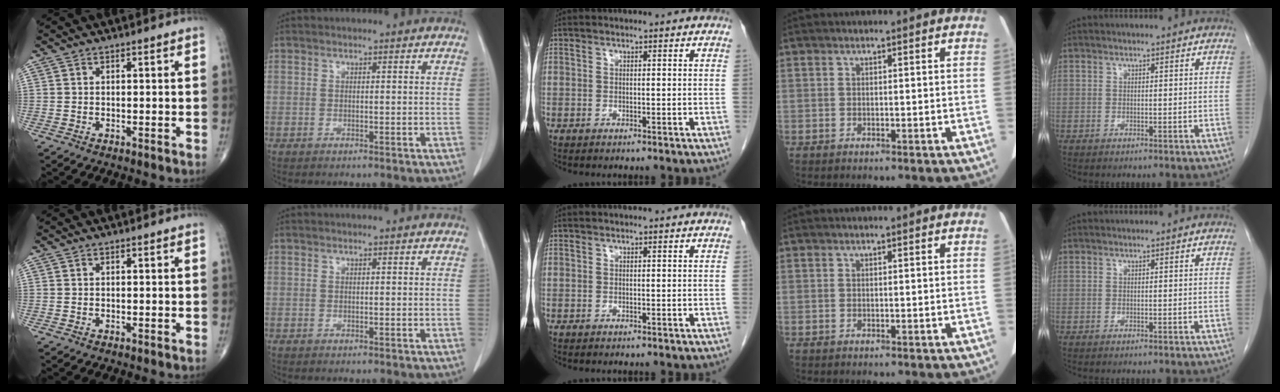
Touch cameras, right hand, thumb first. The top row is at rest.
{}